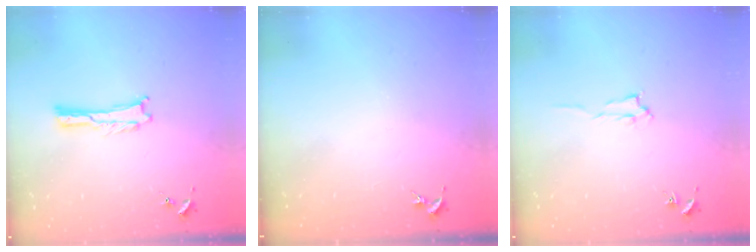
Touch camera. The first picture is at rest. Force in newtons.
{"total": 0.0}
{"total": 1.4, "press": 1.4, "slide": 0.2}